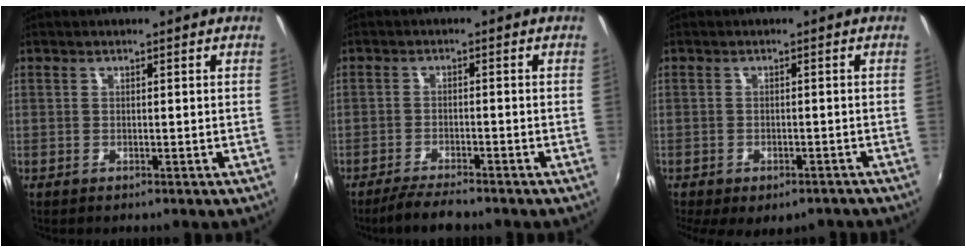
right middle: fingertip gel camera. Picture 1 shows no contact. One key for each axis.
{"total": 5.4, "fx": -4.7, "fy": 0.6, "fz": 2.6, "tx": -0.066, "ty": -0.013, "tz": -0.084}
{"total": 9.3, "fx": -6.7, "fy": 4.1, "fz": 4.9, "tx": -0.104, "ty": -0.030, "tz": -0.085}